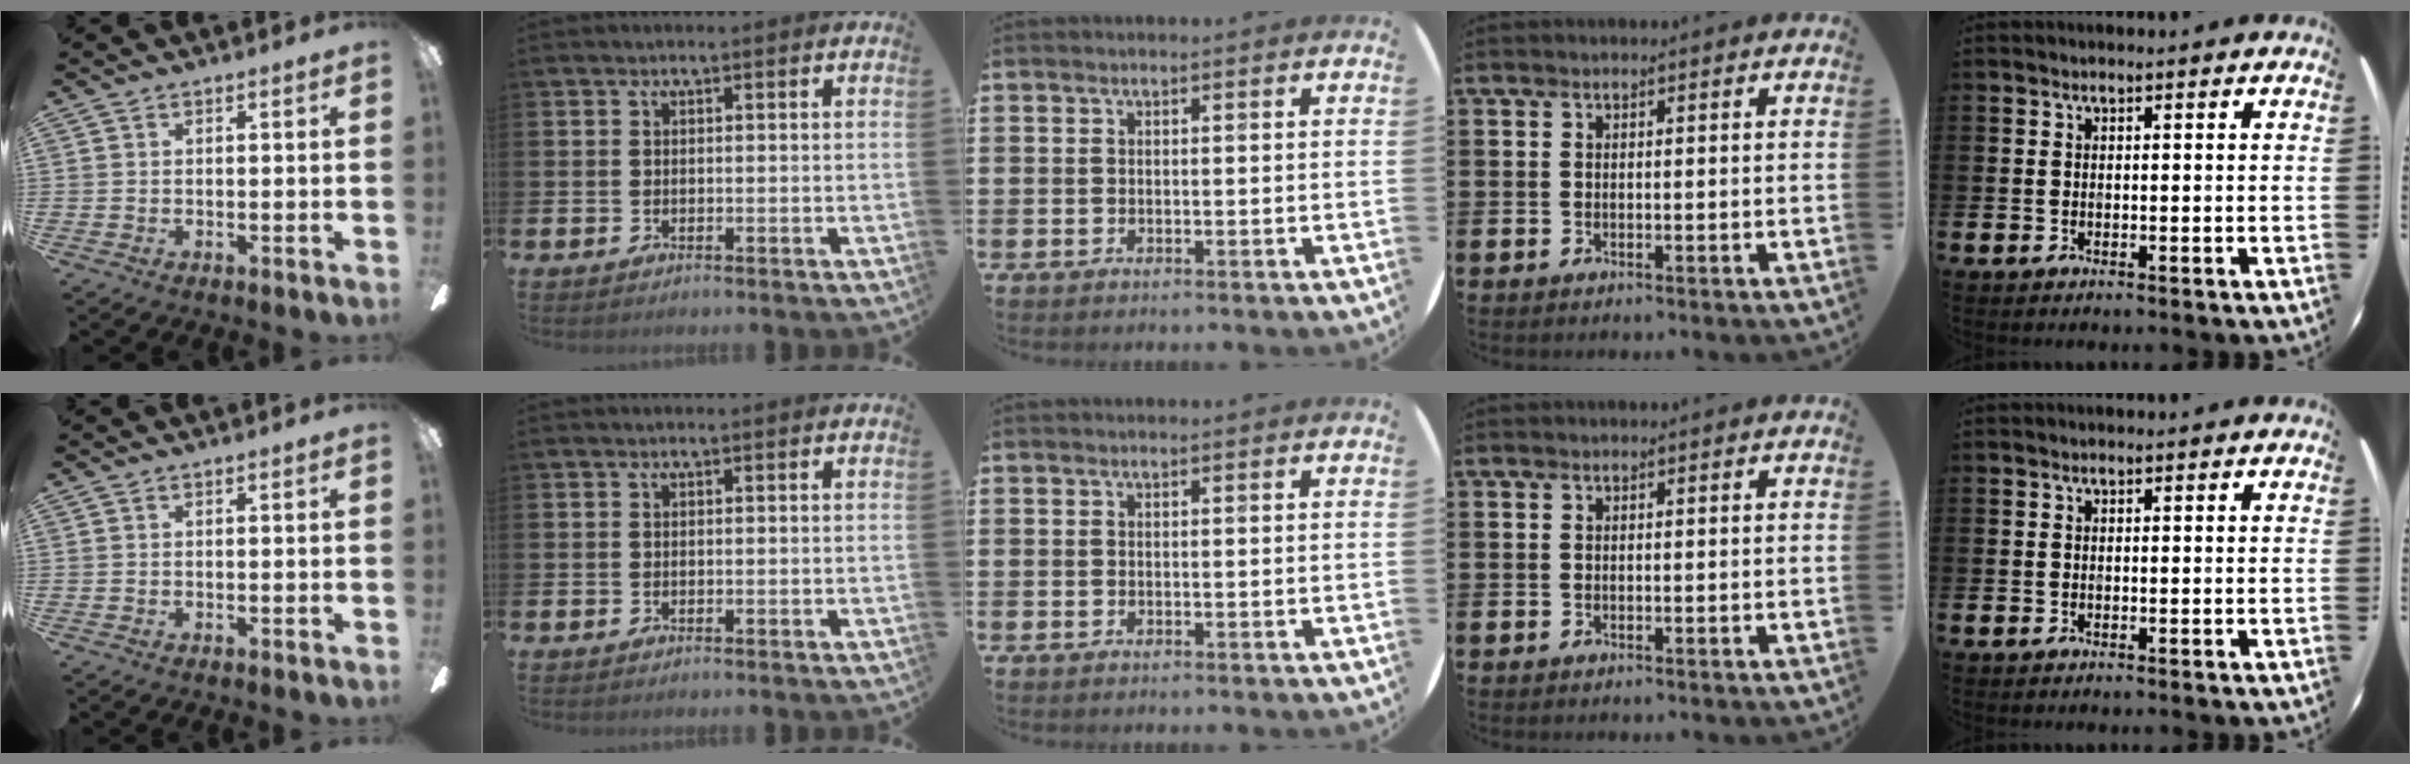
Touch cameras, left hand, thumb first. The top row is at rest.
{}